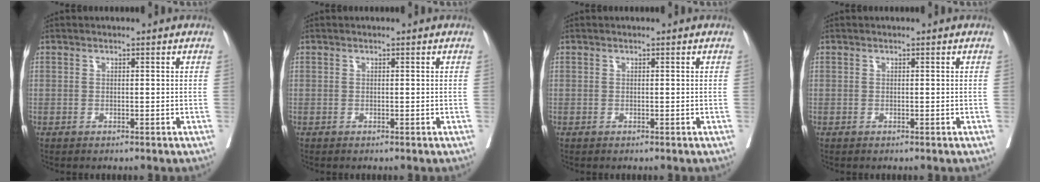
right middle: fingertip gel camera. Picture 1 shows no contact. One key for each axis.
{"total": 0.0}
{"total": 0.0}
{"total": 0.0}